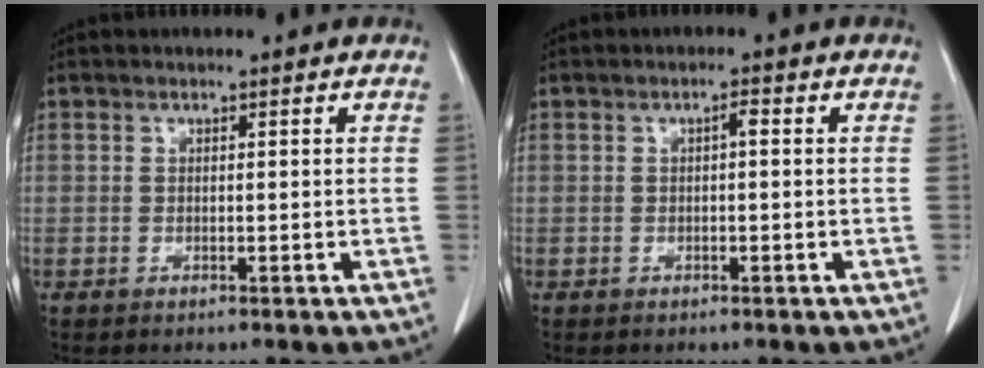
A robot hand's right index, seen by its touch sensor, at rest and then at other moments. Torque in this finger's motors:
{"motor_torque": [0.28, -0.04, 0.00, 0.03]}